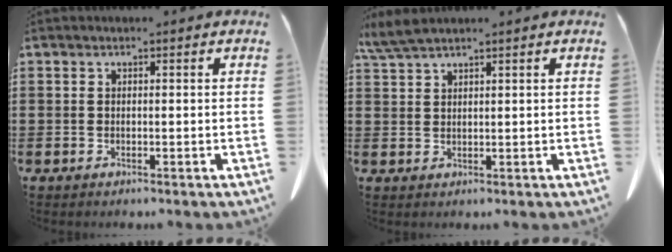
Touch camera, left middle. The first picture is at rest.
{"total": 3.3, "force": [2.7, 0.3, 2.0], "torque": [-0.045, 0.000, 0.051]}